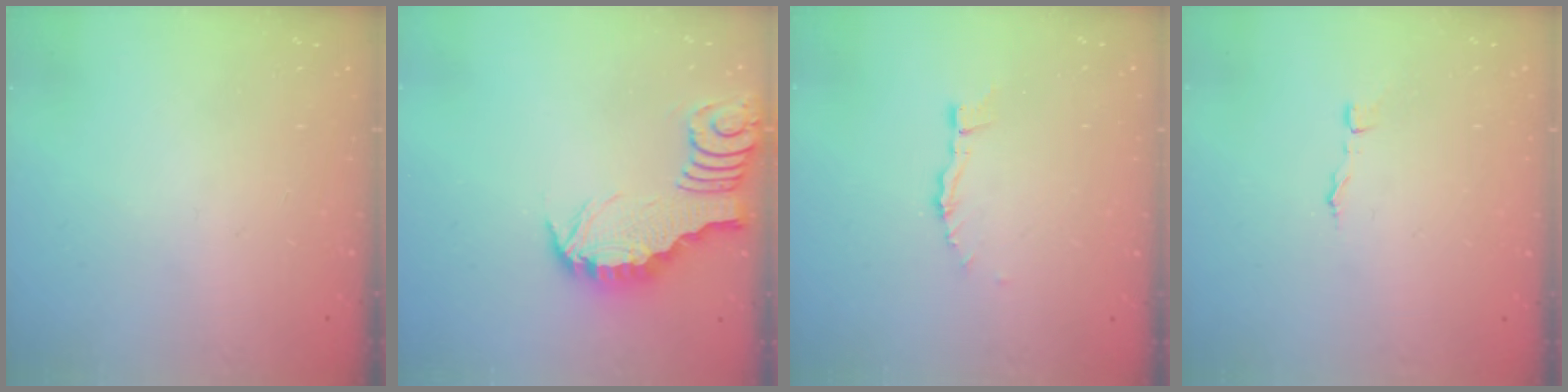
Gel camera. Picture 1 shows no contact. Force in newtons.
{"total": 3.0, "press": 3.0, "slide": 0.2}
{"total": 3.8, "press": 3.8, "slide": 0.3}
{"total": 1.9, "press": 1.9, "slide": 0.1}